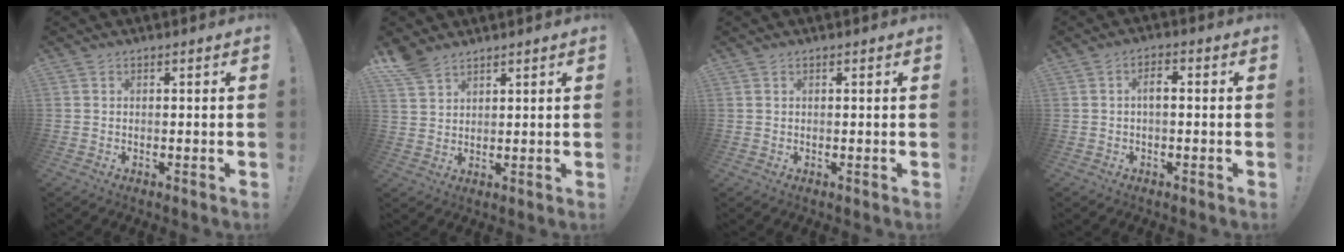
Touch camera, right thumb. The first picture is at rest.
{"total": 5.9, "force": [5.0, 2.3, 2.3], "torque": [-0.044, -0.025, 0.096]}
{"total": 0.6, "force": [0.3, 0.5, -0.1], "torque": [0.010, -0.001, 0.005]}
{"total": 3.2, "force": [-0.5, 1.1, 3.0], "torque": [-0.060, 0.013, -0.010]}